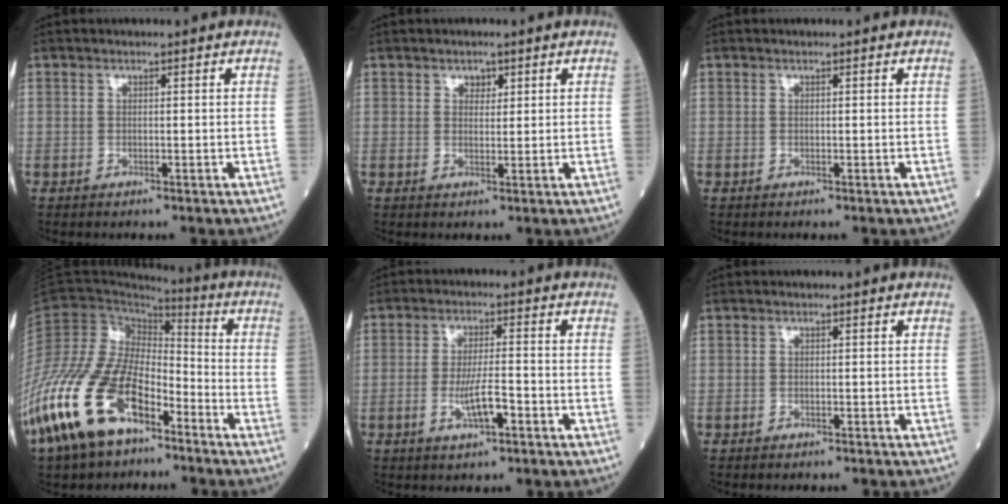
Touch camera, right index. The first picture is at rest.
{"total": 1.7, "force": [1.0, 1.2, 0.8], "torque": [-0.006, -0.001, 0.015]}
{"total": 0.0}
{"total": 18.0, "force": [-10.6, 7.9, 12.2], "torque": [-0.276, -0.001, -0.206]}
{"total": 5.3, "force": [-2.0, 0.9, 4.8], "torque": [-0.092, -0.002, -0.035]}
{"total": 1.0, "force": [-0.9, 0.2, 0.3], "torque": [-0.010, -0.002, -0.011]}